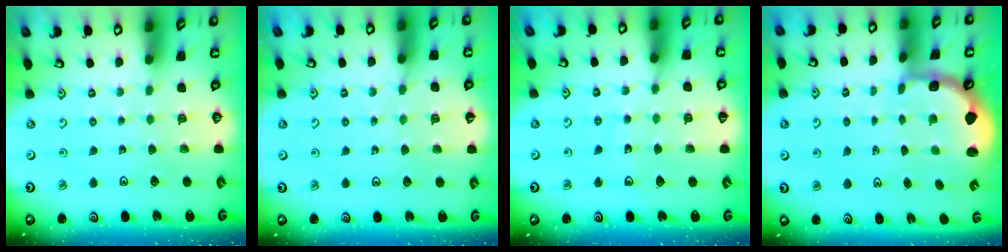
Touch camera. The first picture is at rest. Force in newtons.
{"total": 5.3, "press": 5.2, "slide": 1.1}
{"total": 4.2, "press": 3.3, "slide": 2.5}
{"total": 2.2, "press": 2.0, "slide": 1.1}